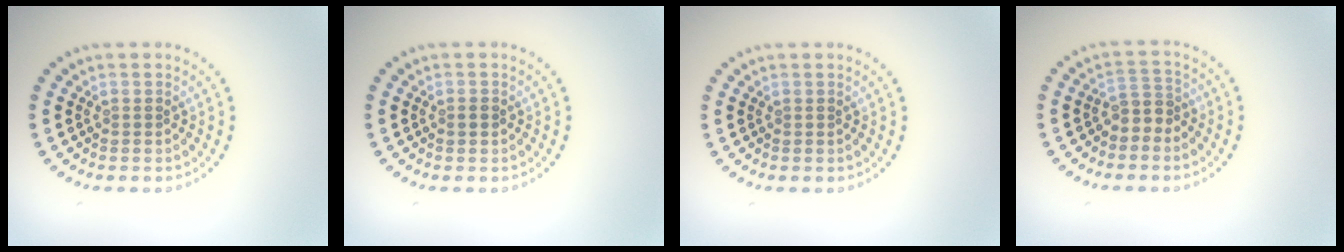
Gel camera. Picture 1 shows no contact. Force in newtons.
{"total": 0.9, "press": 0.9, "slide": 0.0}
{"total": 0.0}
{"total": 2.0, "press": 1.7, "slide": 1.1}